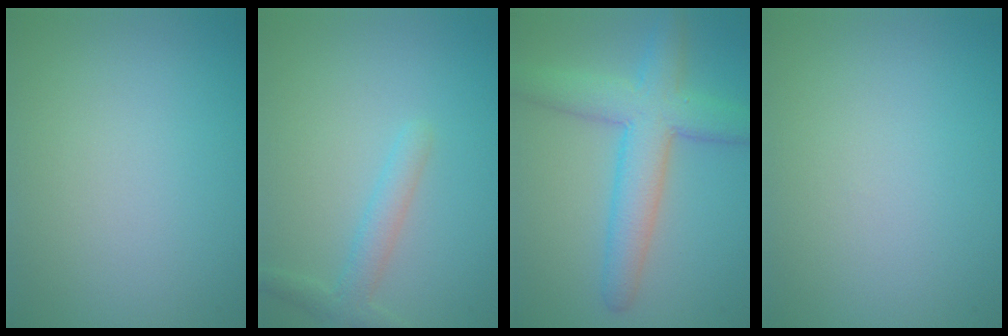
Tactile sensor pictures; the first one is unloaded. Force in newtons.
{"total": 2.2, "press": 2.2, "slide": 0.1}
{"total": 6.2, "press": 6.2, "slide": 0.3}
{"total": 0.0}